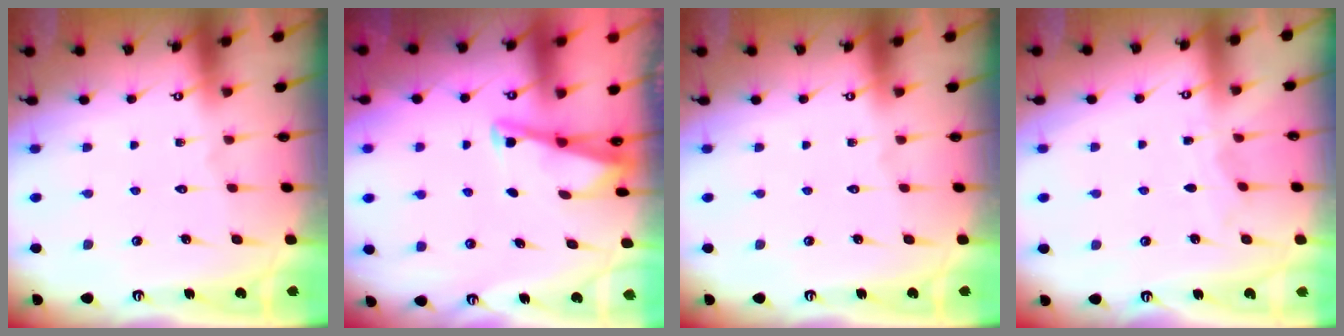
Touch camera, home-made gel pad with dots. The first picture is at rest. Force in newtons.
{"total": 3.0, "press": 3.0, "slide": 0.3}
{"total": 0.0}
{"total": 3.2, "press": 3.2, "slide": 0.5}